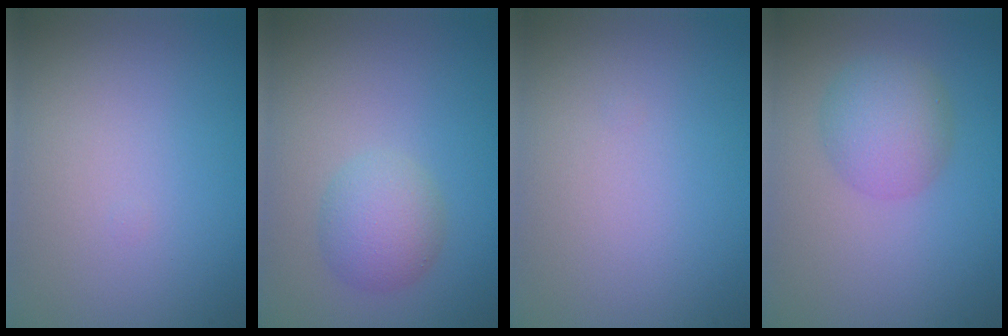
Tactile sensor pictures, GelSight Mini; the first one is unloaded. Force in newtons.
{"total": 3.0, "press": 3.0, "slide": 0.1}
{"total": 0.0}
{"total": 3.8, "press": 3.8, "slide": 0.1}